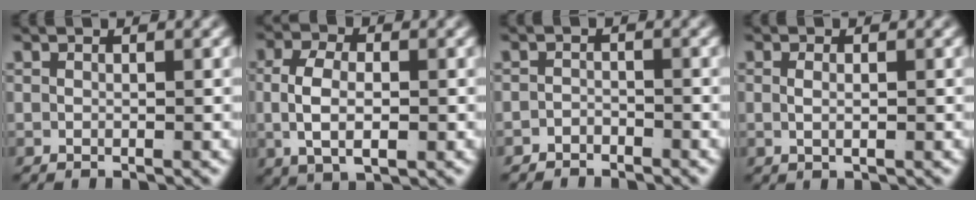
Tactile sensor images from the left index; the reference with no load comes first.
{"total": 4.9, "force": [-0.2, 2.6, 4.1], "torque": [-0.086, -0.013, 0.006]}
{"total": 2.3, "force": [-2.2, 0.4, -0.3], "torque": [0.009, -0.015, -0.033]}
{"total": 1.0, "force": [-0.1, -0.1, 1.0], "torque": [-0.022, -0.009, 0.005]}